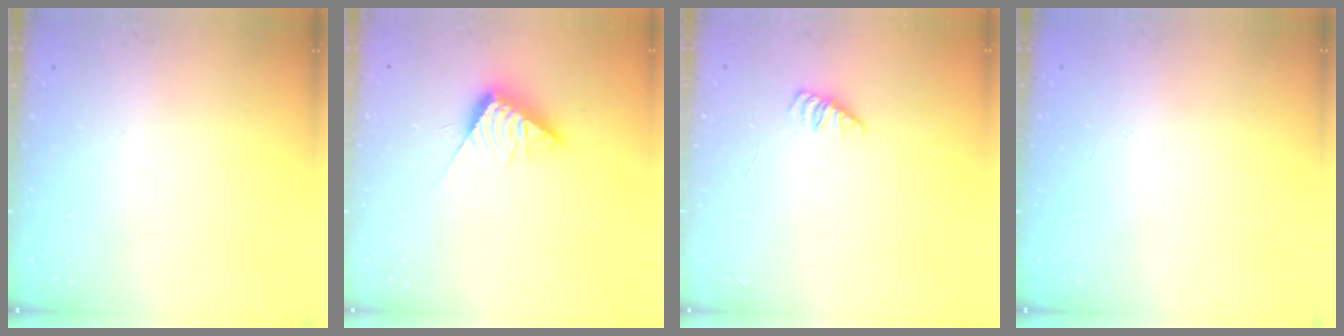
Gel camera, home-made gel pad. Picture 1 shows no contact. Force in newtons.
{"total": 8.5, "press": 8.5, "slide": 0.2}
{"total": 1.9, "press": 1.9, "slide": 0.4}
{"total": 0.0}